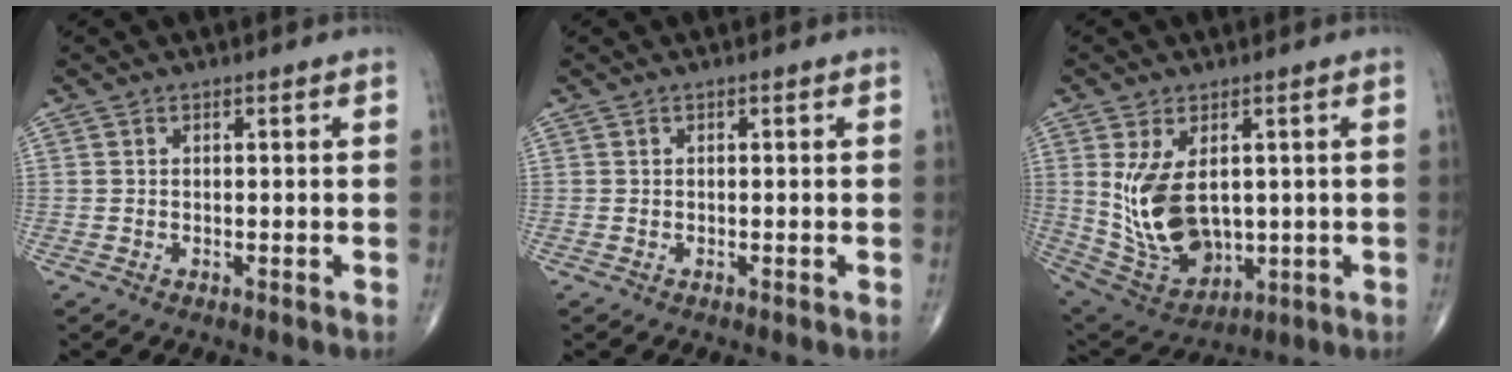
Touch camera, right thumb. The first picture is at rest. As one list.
[{"total": 0.0}, {"total": 13.9, "force": [1.4, 8.6, 10.8], "torque": [-0.184, -0.013, 0.054]}]